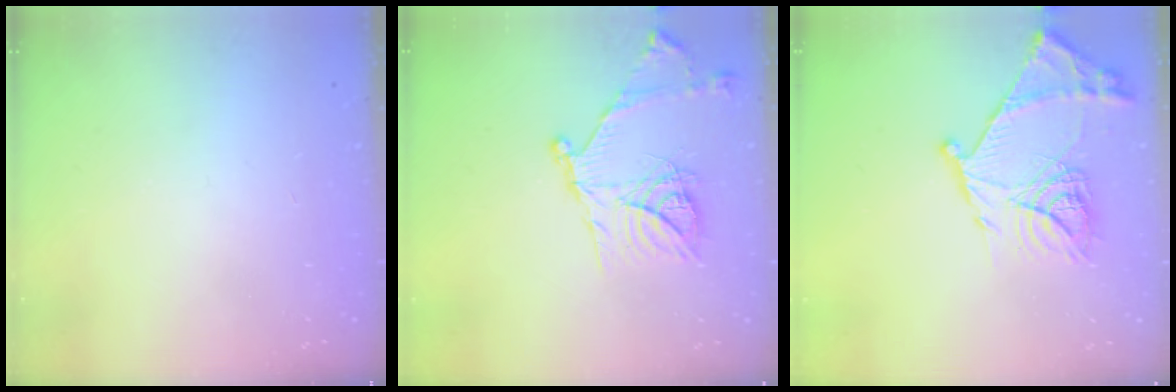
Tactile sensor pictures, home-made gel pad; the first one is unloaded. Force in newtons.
{"total": 18.9, "press": 18.8, "slide": 1.9}
{"total": 18.9, "press": 18.8, "slide": 1.8}